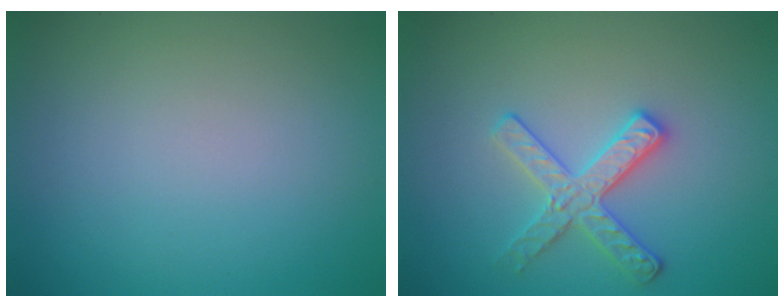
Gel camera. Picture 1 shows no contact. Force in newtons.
{"total": 2.9, "press": 2.8, "slide": 0.6}